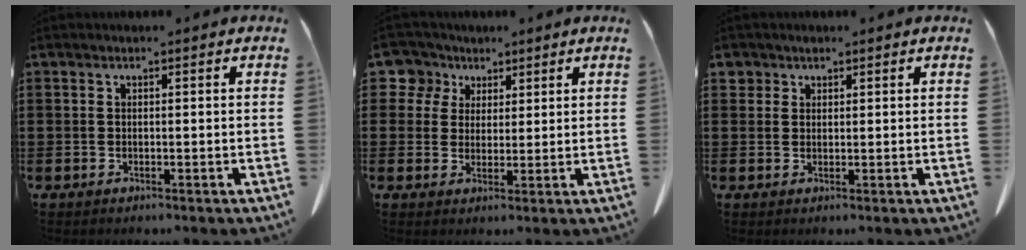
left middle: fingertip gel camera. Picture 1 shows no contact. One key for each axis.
{"total": 5.7, "fx": 3.1, "fy": 4.7, "fz": 1.1, "tx": -0.046, "ty": 0.004, "tz": 0.054}
{"total": 1.6, "fx": 1.2, "fy": 1.1, "fz": 0.2, "tx": -0.009, "ty": 0.005, "tz": 0.023}